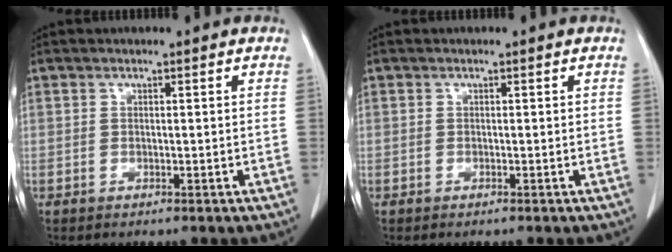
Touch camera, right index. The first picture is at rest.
{"total": 0.0}